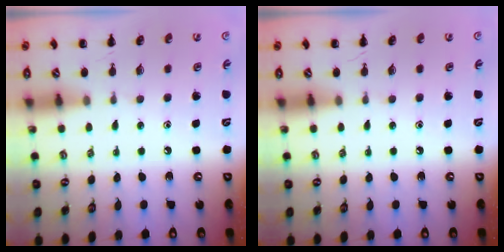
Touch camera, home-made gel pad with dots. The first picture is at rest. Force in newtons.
{"total": 0.0}